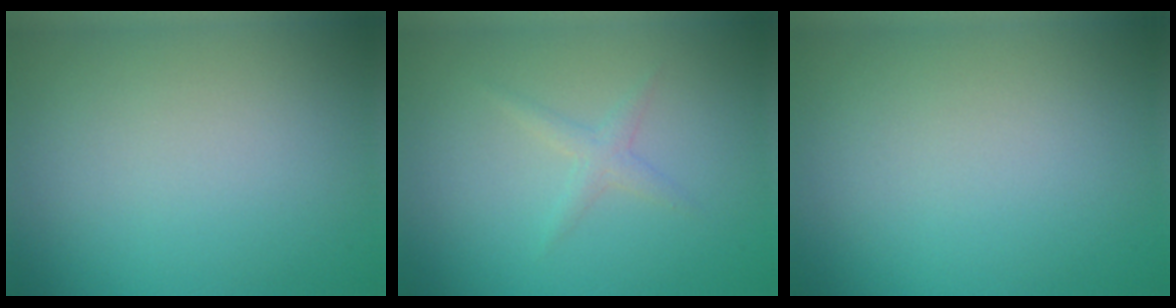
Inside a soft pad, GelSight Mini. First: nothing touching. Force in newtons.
{"total": 1.8, "press": 1.8, "slide": 0.1}
{"total": 0.0}